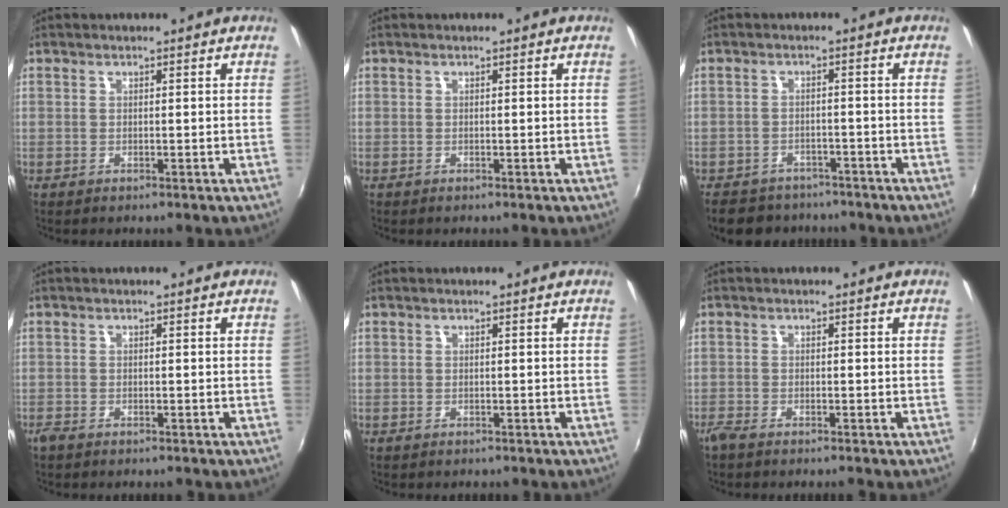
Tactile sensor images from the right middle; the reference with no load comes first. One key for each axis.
{"total": 0.0}
{"total": 10.6, "fx": -8.7, "fy": 5.1, "fz": 3.2, "tx": -0.083, "ty": 0.000, "tz": -0.125}
{"total": 1.6, "fx": -1.4, "fy": 0.7, "fz": 0.5, "tx": -0.017, "ty": -0.004, "tz": -0.028}
{"total": 0.6, "fx": -0.6, "fy": 0.3, "fz": 0.0, "tx": -0.005, "ty": 0.000, "tz": -0.008}
{"total": 2.0, "fx": -1.8, "fy": 0.3, "fz": 0.8, "tx": -0.024, "ty": -0.006, "tz": -0.039}